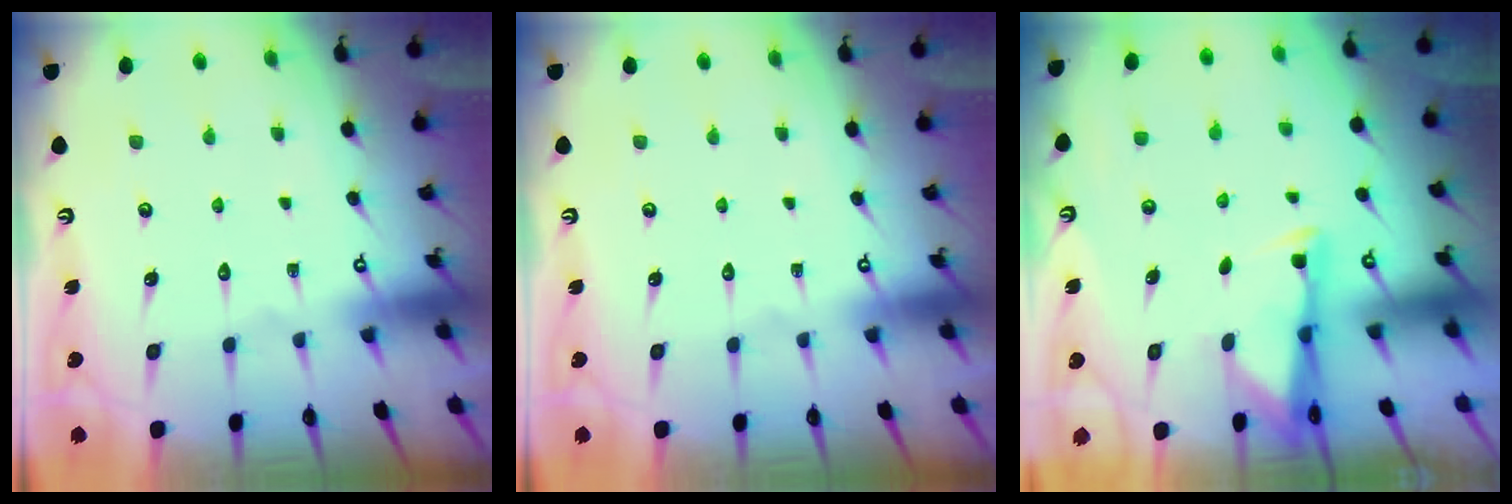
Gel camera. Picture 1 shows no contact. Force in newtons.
{"total": 0.0}
{"total": 2.8, "press": 2.8, "slide": 0.4}